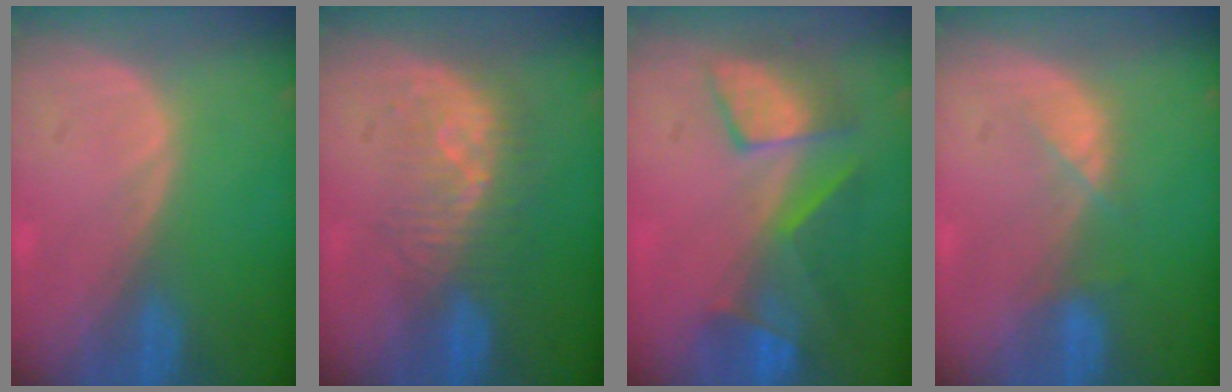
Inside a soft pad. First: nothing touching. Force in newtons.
{"total": 8.2, "press": 7.4, "slide": 3.5}
{"total": 8.1, "press": 7.9, "slide": 1.8}
{"total": 2.4, "press": 2.3, "slide": 0.5}